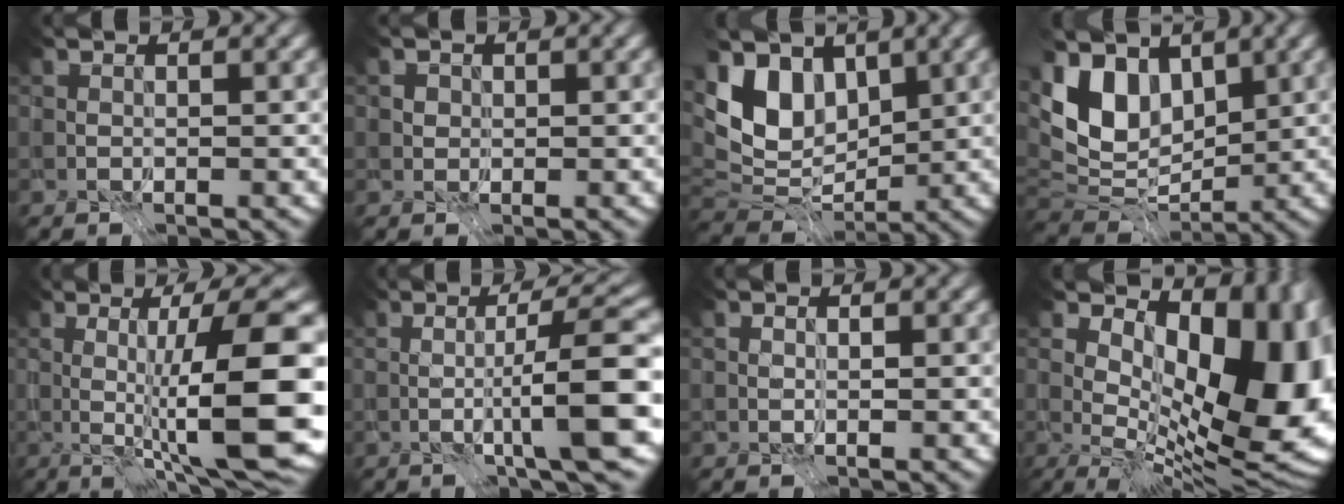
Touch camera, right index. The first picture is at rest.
{"total": 3.6, "force": [1.6, 2.7, 1.8], "torque": [-0.023, 0.015, 0.009]}
{"total": 5.6, "force": [1.1, 3.0, 4.6], "torque": [-0.080, 0.002, 0.024]}
{"total": 6.1, "force": [1.4, 3.3, 5.0], "torque": [-0.092, 0.003, 0.031]}
{"total": 10.3, "force": [-1.9, -0.3, 10.1], "torque": [-0.139, -0.001, -0.012]}
{"total": 6.3, "force": [-2.0, -1.5, 5.8], "torque": [-0.079, 0.007, -0.028]}
{"total": 1.0, "force": [0.7, 0.5, 0.5], "torque": [-0.019, 0.006, 0.012]}
{"total": 14.0, "force": [3.1, 6.2, 12.2], "torque": [-0.155, 0.012, 0.070]}